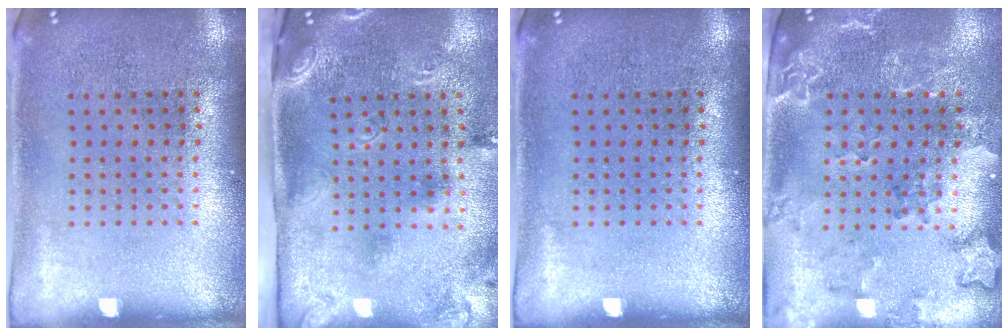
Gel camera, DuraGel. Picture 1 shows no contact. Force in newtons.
{"total": 2.9, "press": 1.8, "slide": 2.3}
{"total": 0.0}
{"total": 2.0, "press": 1.9, "slide": 0.7}